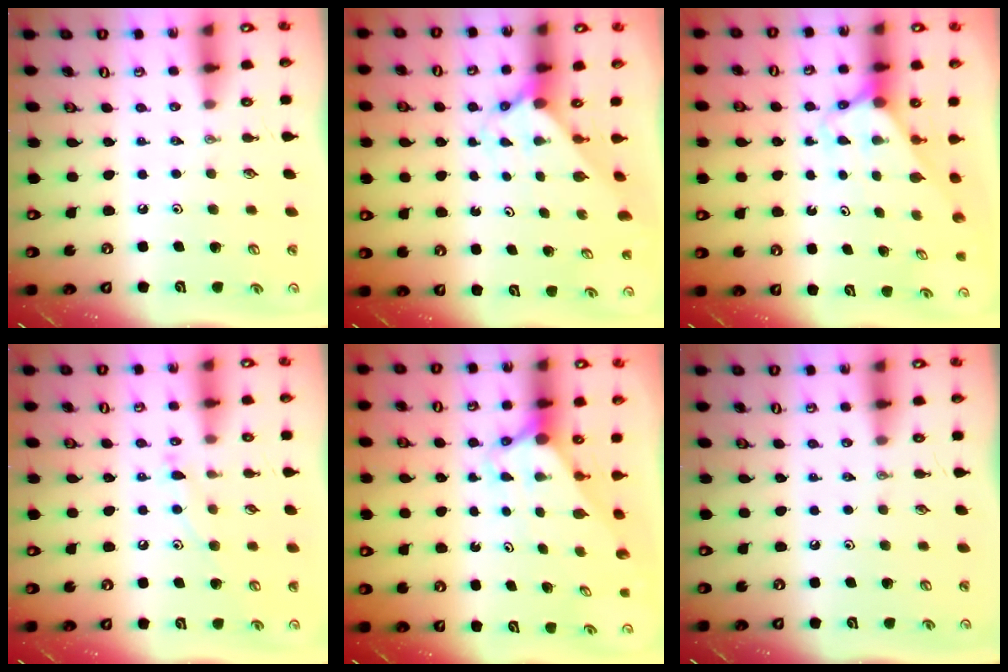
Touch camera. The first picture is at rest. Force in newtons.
{"total": 1.6, "press": 1.6, "slide": 0.1}
{"total": 2.7, "press": 2.7, "slide": 0.2}
{"total": 8.6, "press": 8.5, "slide": 0.6}
{"total": 2.8, "press": 2.8, "slide": 0.0}
{"total": 0.0}